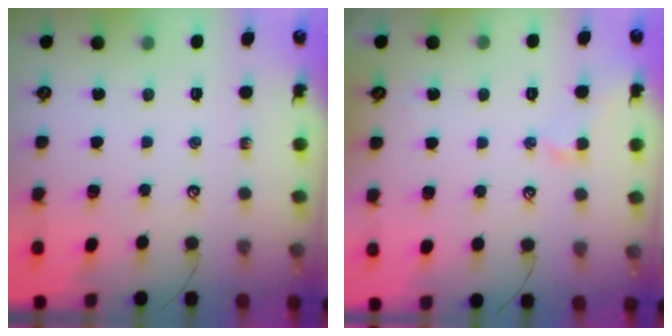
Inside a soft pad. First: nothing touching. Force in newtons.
{"total": 1.4, "press": 1.4, "slide": 0.1}